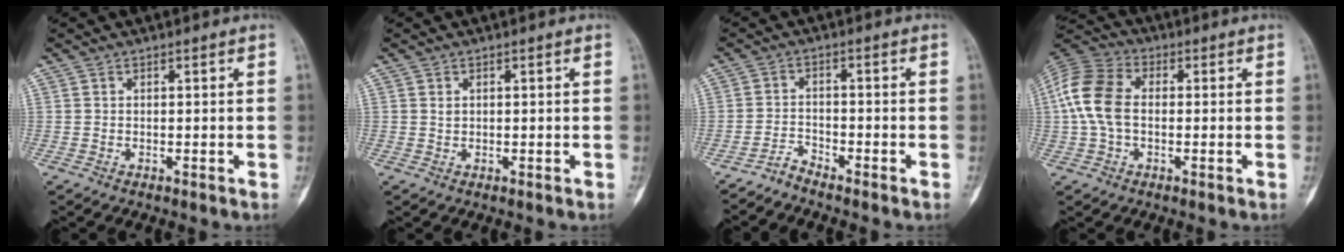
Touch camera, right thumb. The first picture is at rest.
{"total": 0.9, "force": [0.3, 0.7, 0.4], "torque": [0.001, 0.002, 0.005]}
{"total": 2.5, "force": [-2.5, 0.2, 0.2], "torque": [-0.003, 0.007, -0.053]}
{"total": 11.3, "force": [0.0, 7.6, 8.4], "torque": [-0.176, 0.029, -0.011]}